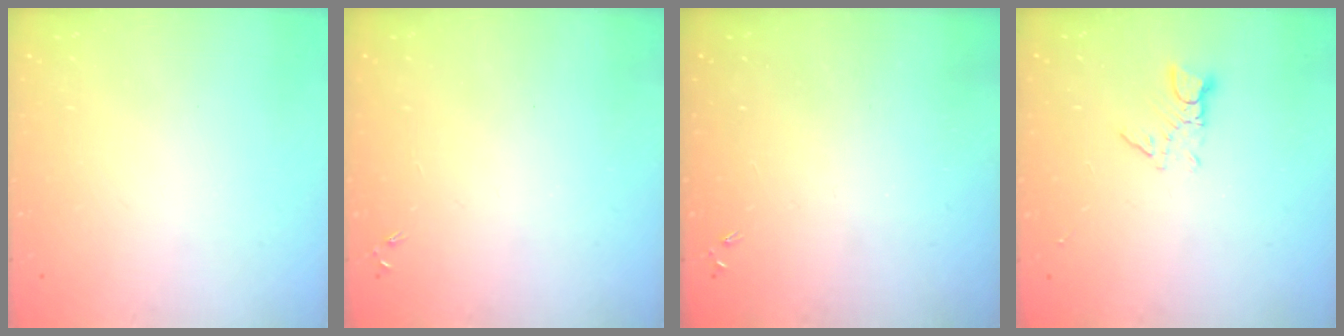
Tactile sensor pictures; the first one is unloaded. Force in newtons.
{"total": 0.0}
{"total": 0.0}
{"total": 3.5, "press": 3.5, "slide": 0.4}